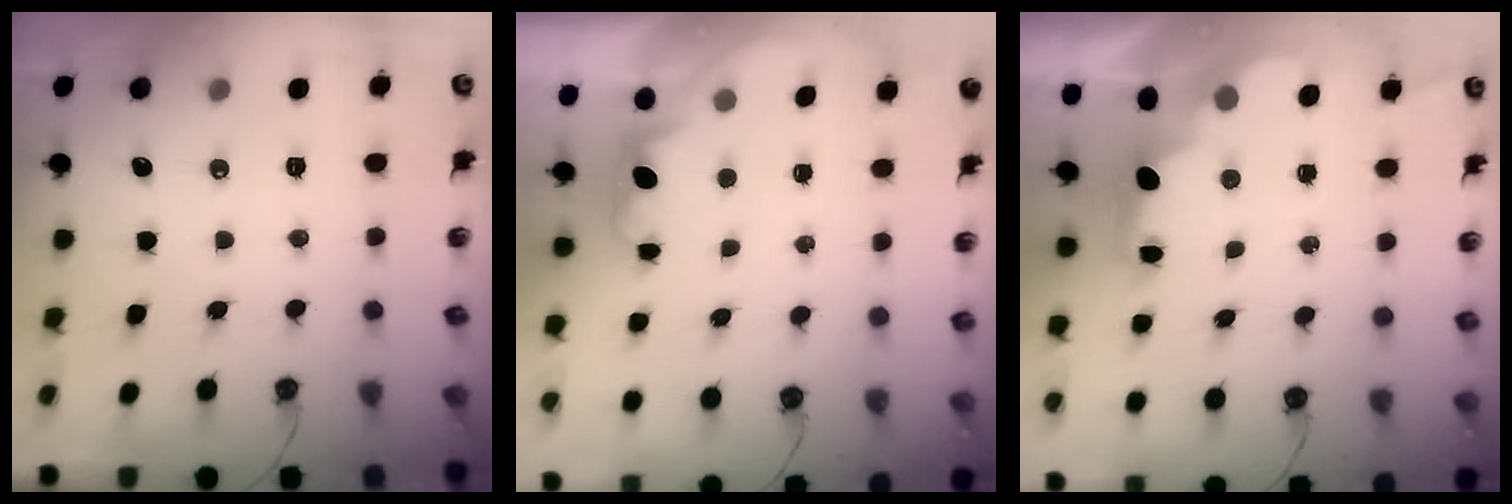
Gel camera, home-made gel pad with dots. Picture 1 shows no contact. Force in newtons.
{"total": 0.8, "press": 0.3, "slide": 0.7}
{"total": 2.2, "press": 2.1, "slide": 0.8}